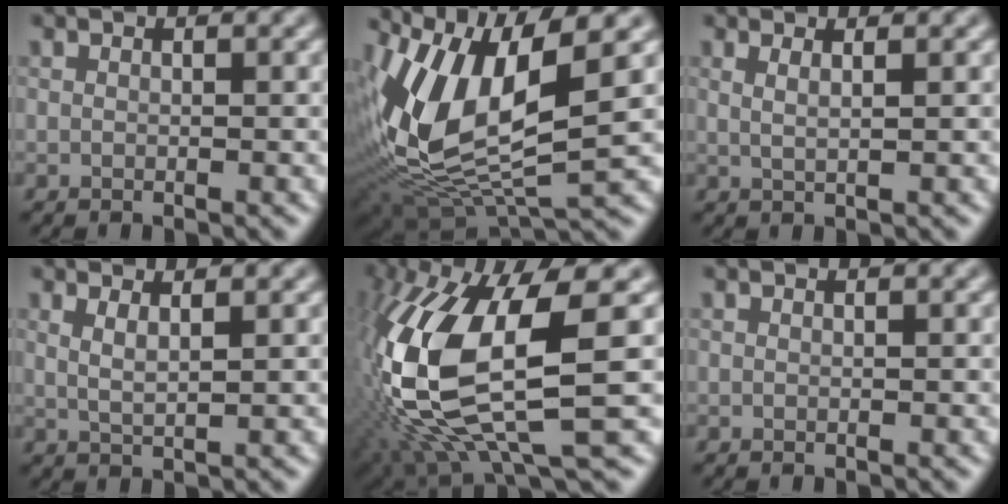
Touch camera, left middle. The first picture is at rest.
{"total": 10.2, "force": [2.5, 4.2, 8.9], "torque": [-0.188, -0.001, 0.053]}
{"total": 1.3, "force": [0.6, 0.4, 1.0], "torque": [-0.014, -0.001, 0.009]}
{"total": 1.6, "force": [0.7, 0.4, 1.4], "torque": [-0.027, -0.003, 0.019]}
{"total": 13.5, "force": [-0.5, 5.0, 12.6], "torque": [-0.270, -0.012, -0.002]}
{"total": 0.0}